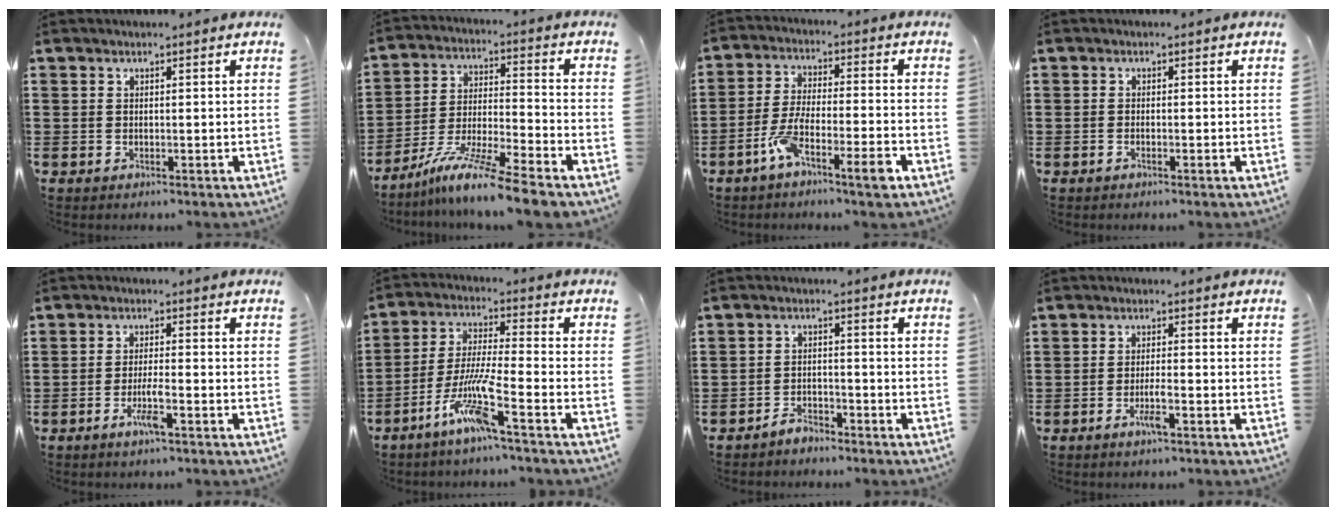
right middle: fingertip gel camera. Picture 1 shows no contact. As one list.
[{"total": 10.9, "force": [-9.2, -0.3, 5.8], "torque": [-0.112, 0.006, -0.184]}, {"total": 7.8, "force": [-4.9, 1.3, 5.9], "torque": [-0.119, 0.001, -0.092]}, {"total": 0.6, "force": [-0.4, 0.0, 0.4], "torque": [-0.009, -0.002, -0.008]}, {"total": 3.7, "force": [-2.0, 0.3, 3.0], "torque": [-0.057, 0.000, -0.038]}, {"total": 9.3, "force": [-5.6, 0.7, 7.3], "torque": [-0.159, -0.008, -0.112]}, {"total": 2.8, "force": [-2.7, 0.6, 0.4], "torque": [-0.012, 0.005, -0.057]}, {"total": 2.8, "force": [-1.6, 0.3, 2.3], "torque": [-0.047, -0.002, -0.030]}]